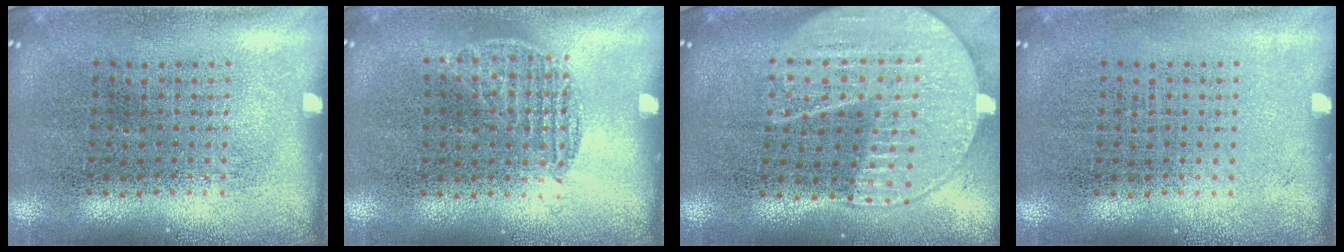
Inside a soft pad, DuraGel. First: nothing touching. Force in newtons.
{"total": 0.8, "press": 0.7, "slide": 0.4}
{"total": 2.1, "press": 1.9, "slide": 0.9}
{"total": 0.0}